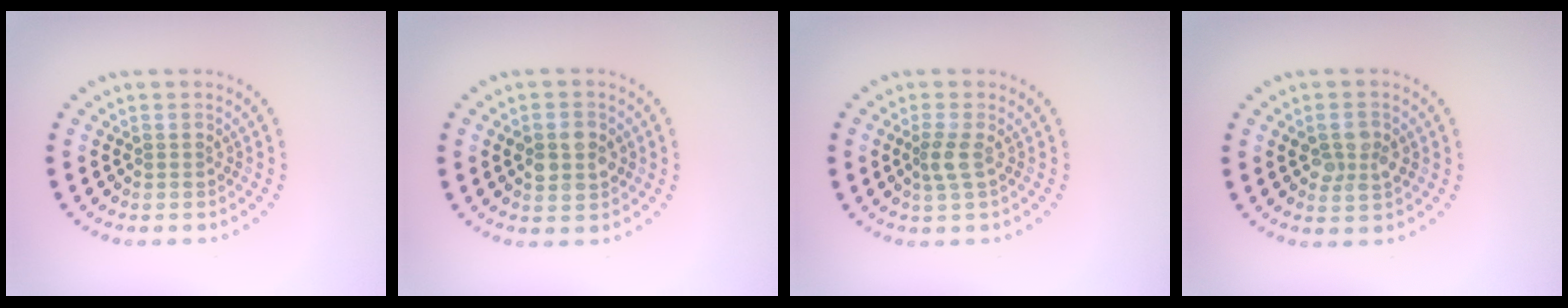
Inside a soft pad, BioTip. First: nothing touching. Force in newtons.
{"total": 3.6, "press": 3.6, "slide": 0.1}
{"total": 1.8, "press": 1.4, "slide": 1.1}
{"total": 2.4, "press": 2.4, "slide": 0.1}